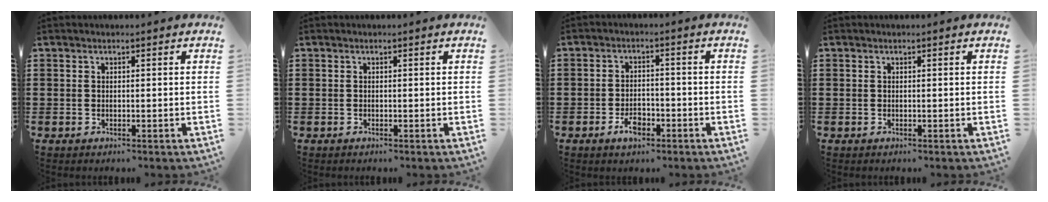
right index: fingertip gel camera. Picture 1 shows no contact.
{"total": 0.0}
{"total": 4.0, "force": [-2.0, 2.0, 2.9], "torque": [-0.056, 0.002, -0.038]}
{"total": 0.0}